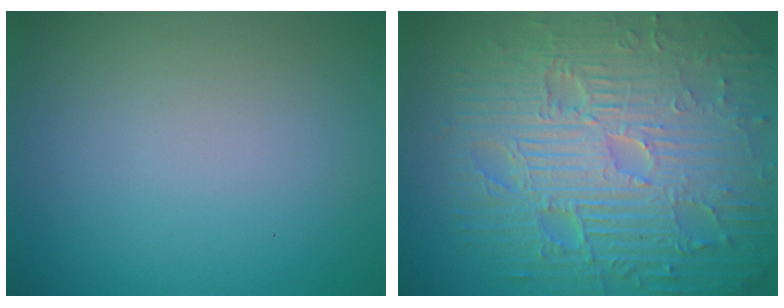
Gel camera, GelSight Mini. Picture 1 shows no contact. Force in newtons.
{"total": 12.2, "press": 7.8, "slide": 9.4}